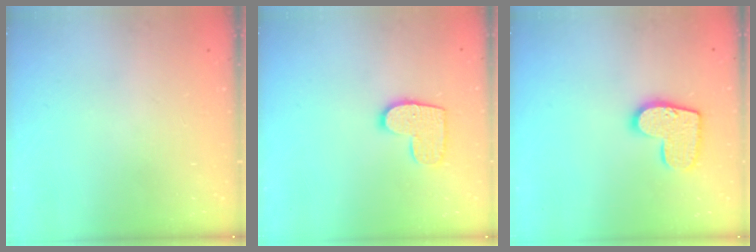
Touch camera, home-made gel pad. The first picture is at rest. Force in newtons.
{"total": 9.9, "press": 9.9, "slide": 0.4}
{"total": 12.9, "press": 12.9, "slide": 0.8}